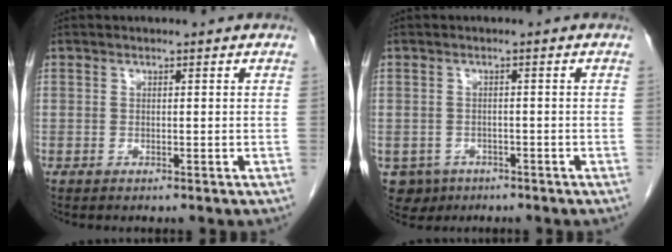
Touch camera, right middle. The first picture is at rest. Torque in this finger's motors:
{"motor_torque": [-0.18, 0.07, -0.04, -0.02]}